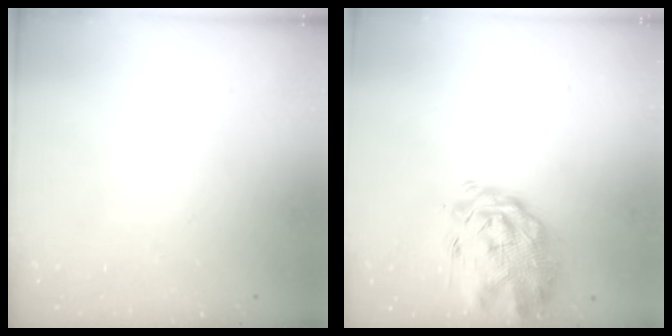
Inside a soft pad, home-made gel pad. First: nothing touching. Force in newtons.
{"total": 6.2, "press": 5.5, "slide": 2.8}